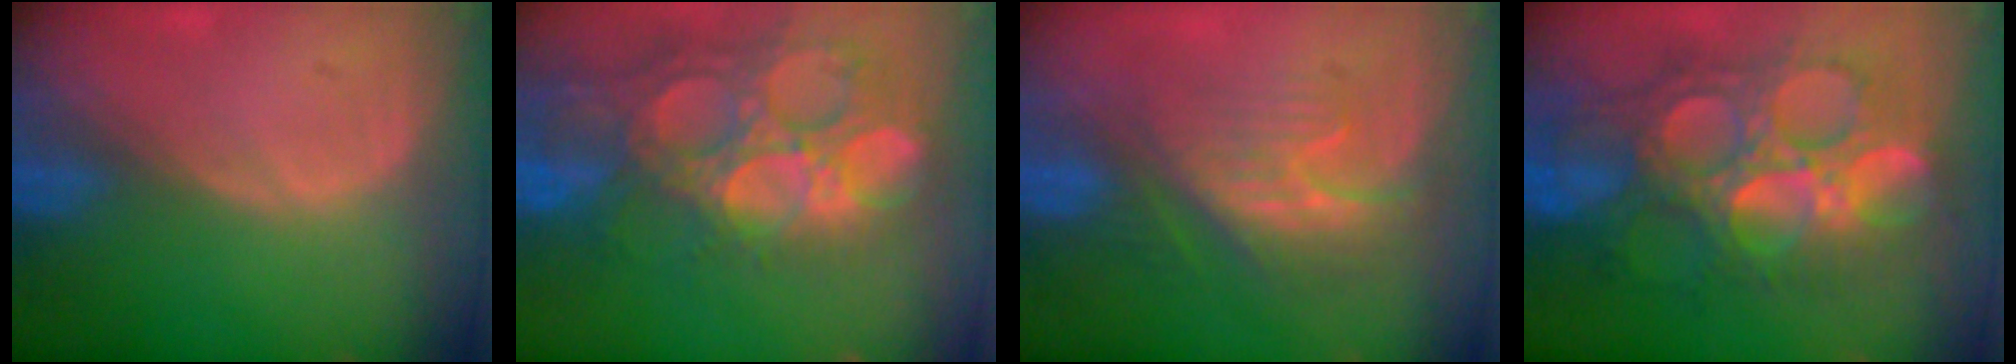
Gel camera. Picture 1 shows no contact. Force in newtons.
{"total": 15.4, "press": 12.8, "slide": 8.7}
{"total": 8.6, "press": 7.5, "slide": 4.3}
{"total": 13.6, "press": 13.5, "slide": 1.5}